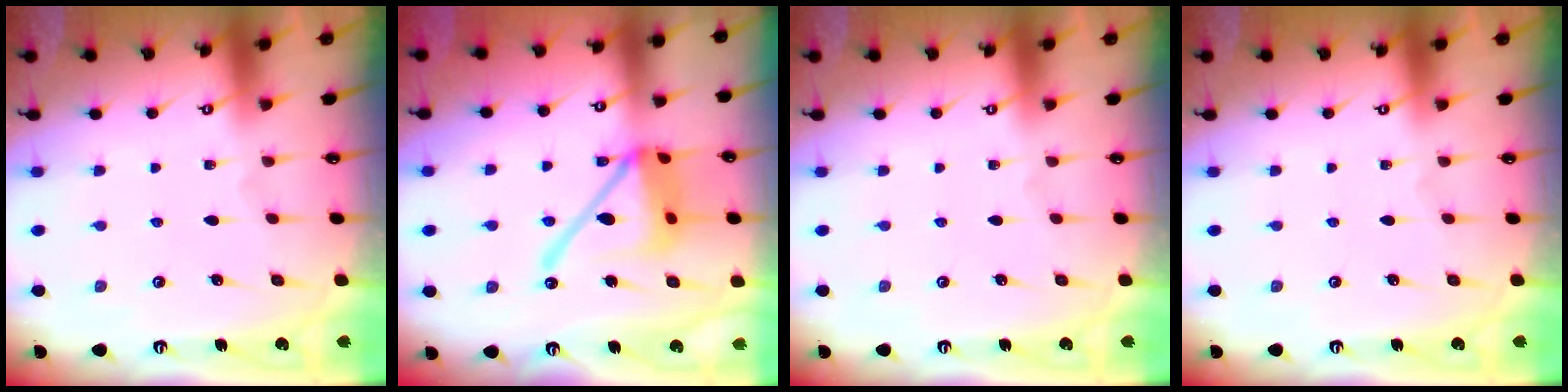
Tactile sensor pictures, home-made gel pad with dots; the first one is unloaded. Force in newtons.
{"total": 16.9, "press": 16.8, "slide": 1.7}
{"total": 0.0}
{"total": 0.0}